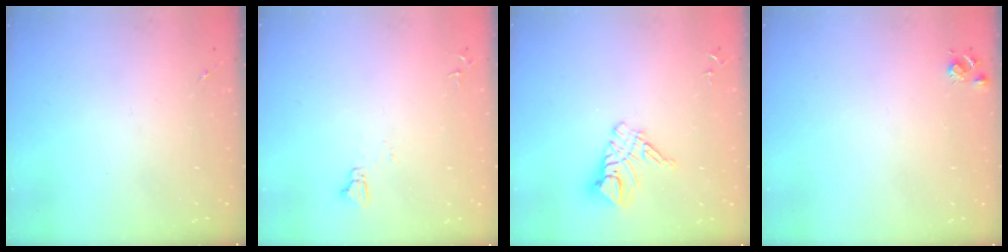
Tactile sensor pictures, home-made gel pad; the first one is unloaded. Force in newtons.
{"total": 3.6, "press": 3.6, "slide": 0.4}
{"total": 10.9, "press": 10.8, "slide": 1.1}
{"total": 5.3, "press": 5.3, "slide": 0.6}